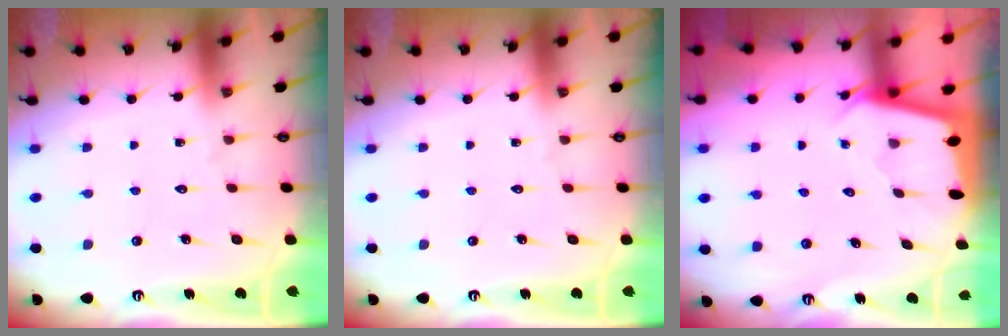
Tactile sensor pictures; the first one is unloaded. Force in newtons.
{"total": 0.0}
{"total": 2.1, "press": 2.1, "slide": 0.2}